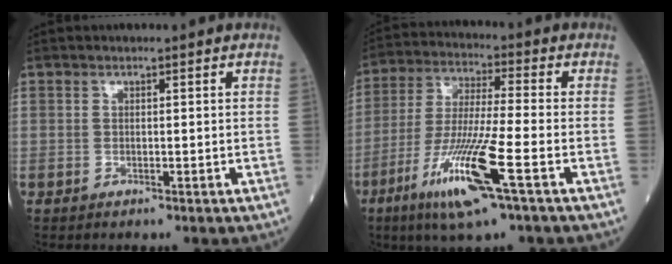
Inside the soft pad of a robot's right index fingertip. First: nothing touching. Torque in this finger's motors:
{"motor_torque": [0.43, -0.31, 0.32, 0.21]}